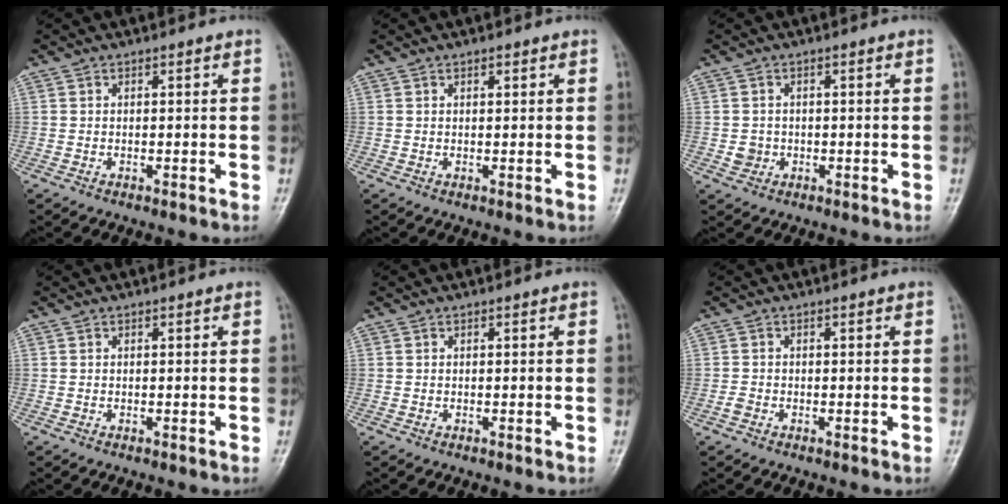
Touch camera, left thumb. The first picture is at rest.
{"total": 1.1, "force": [0.6, 0.5, 0.7], "torque": [-0.008, -0.002, 0.009]}
{"total": 2.2, "force": [-0.4, 2.1, 0.6], "torque": [0.000, 0.005, -0.004]}
{"total": 0.0}
{"total": 0.0}
{"total": 1.0, "force": [-0.5, 0.8, 0.5], "torque": [-0.008, 0.000, -0.012]}